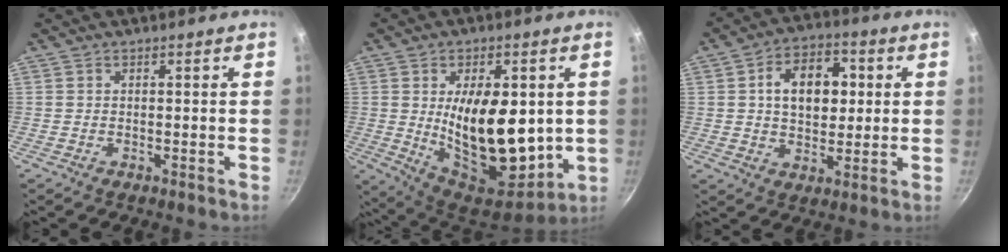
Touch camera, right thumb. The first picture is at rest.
{"total": 20.8, "force": [0.7, 11.2, 17.6], "torque": [-0.241, -0.039, 0.028]}
{"total": 12.4, "force": [2.1, 8.5, 8.8], "torque": [-0.098, 0.009, 0.027]}